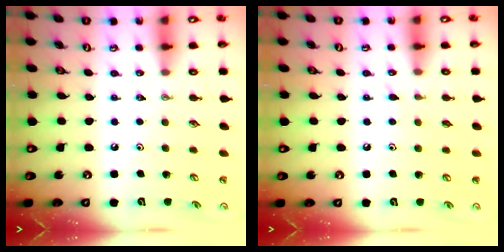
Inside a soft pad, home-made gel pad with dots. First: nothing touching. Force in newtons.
{"total": 6.1, "press": 6.1, "slide": 0.5}